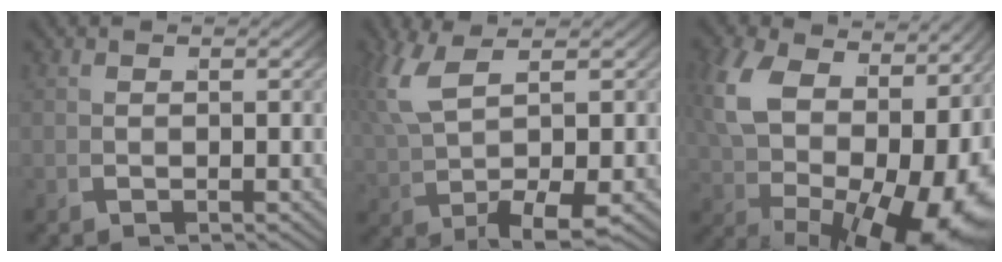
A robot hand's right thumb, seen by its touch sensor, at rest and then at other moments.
{"total": 5.2, "force": [1.0, 2.1, 4.7], "torque": [-0.111, -0.007, 0.035]}
{"total": 14.9, "force": [0.6, 9.6, 11.3], "torque": [-0.224, -0.037, 0.033]}